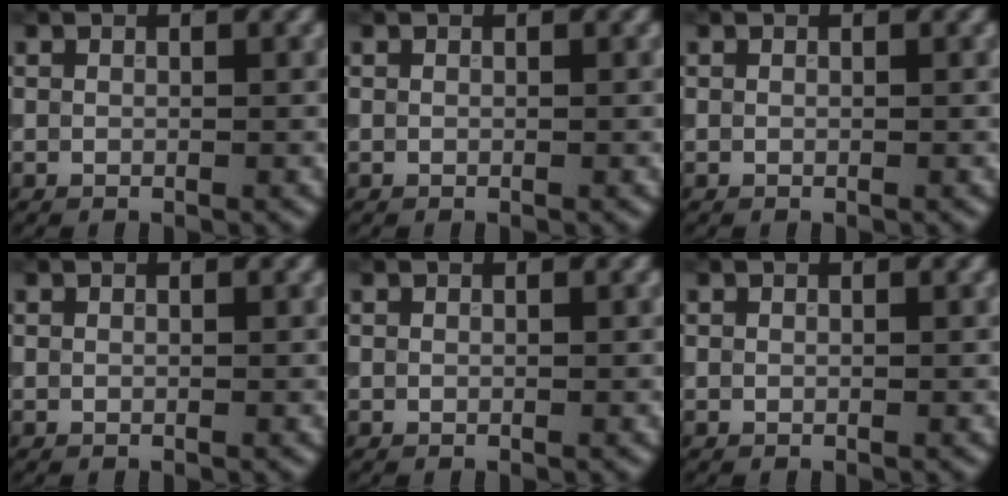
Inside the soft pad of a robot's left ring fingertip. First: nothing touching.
{"total": 0.0}
{"total": 0.0}
{"total": 0.0}
{"total": 0.0}
{"total": 0.0}